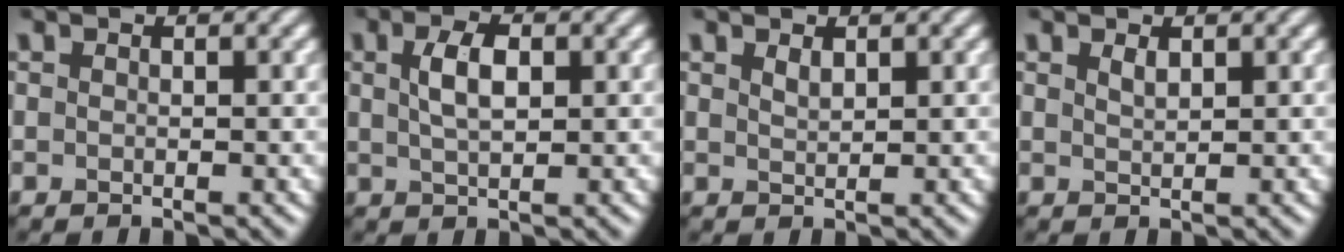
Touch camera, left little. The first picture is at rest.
{"total": 3.1, "force": [0.8, 1.5, 2.6], "torque": [-0.055, 0.003, 0.017]}
{"total": 0.9, "force": [0.7, 0.3, 0.5], "torque": [-0.013, -0.001, 0.014]}
{"total": 0.9, "force": [0.7, 0.2, 0.5], "torque": [-0.012, -0.001, 0.014]}